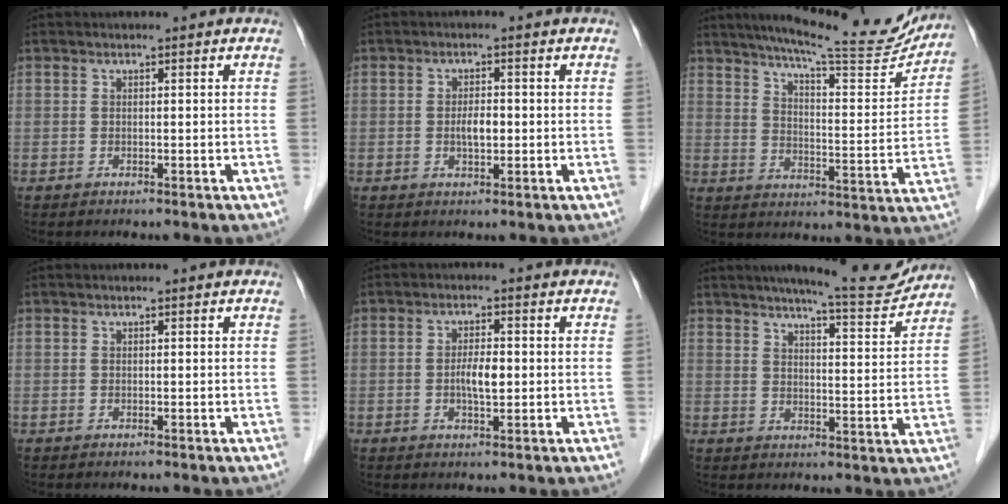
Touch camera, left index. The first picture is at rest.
{"total": 2.7, "force": [-0.5, 1.1, 2.4], "torque": [-0.045, 0.000, -0.005]}
{"total": 19.0, "force": [17.1, 1.6, 8.0], "torque": [-0.121, -0.038, 0.226]}
{"total": 0.0}
{"total": 3.4, "force": [-0.4, 1.0, 3.2], "torque": [-0.061, -0.002, -0.006]}
{"total": 10.3, "force": [9.6, 0.4, 3.6], "torque": [-0.049, -0.013, 0.124]}